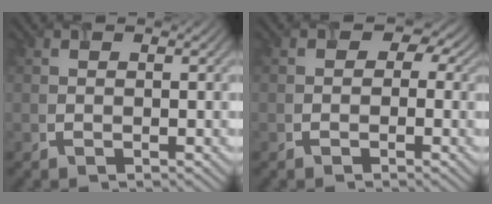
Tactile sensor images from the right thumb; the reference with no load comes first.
{"total": 3.2, "force": [0.5, 2.7, 1.6], "torque": [-0.009, 0.005, -0.011]}